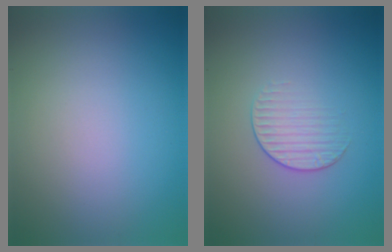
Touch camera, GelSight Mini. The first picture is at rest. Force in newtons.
{"total": 1.7, "press": 1.0, "slide": 1.4}